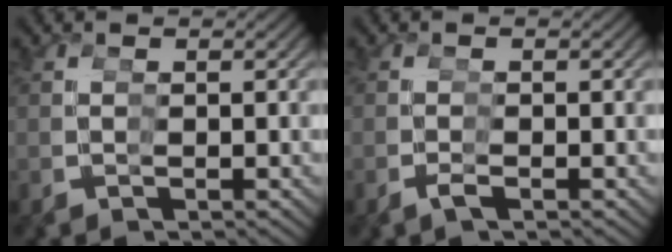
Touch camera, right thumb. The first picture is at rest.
{"total": 0.9, "force": [-0.8, 0.0, 0.5], "torque": [-0.021, -0.006, -0.010]}